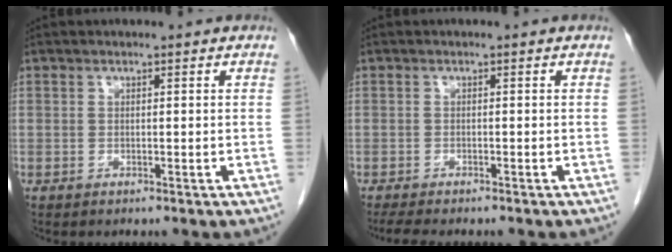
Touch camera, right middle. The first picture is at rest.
{"total": 5.3, "force": [-4.5, 0.8, 2.6], "torque": [-0.042, -0.015, -0.065]}